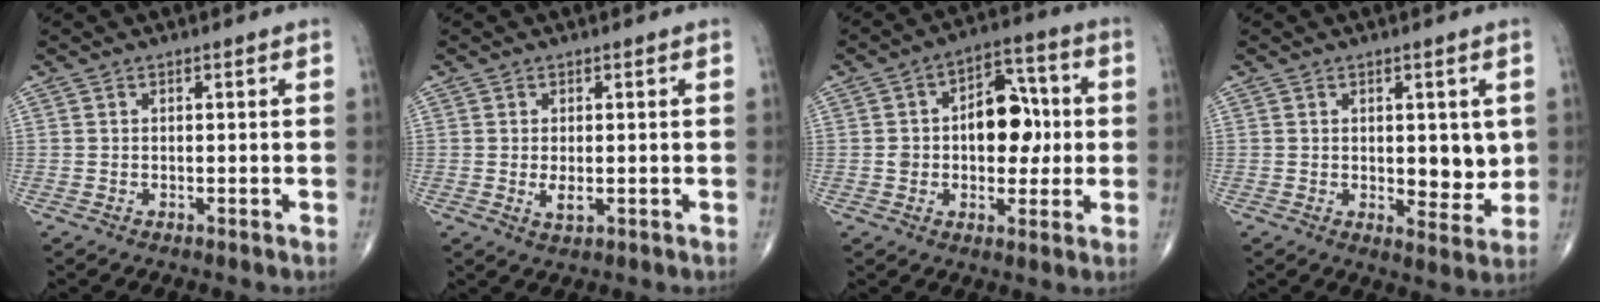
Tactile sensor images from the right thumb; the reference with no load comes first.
{"total": 2.2, "force": [-0.3, 1.0, 1.9], "torque": [-0.038, -0.007, -0.004]}
{"total": 12.5, "force": [0.6, 8.0, 9.5], "torque": [-0.091, 0.025, 0.008]}
{"total": 6.9, "force": [0.7, 3.5, 5.8], "torque": [-0.051, -0.018, 0.015]}